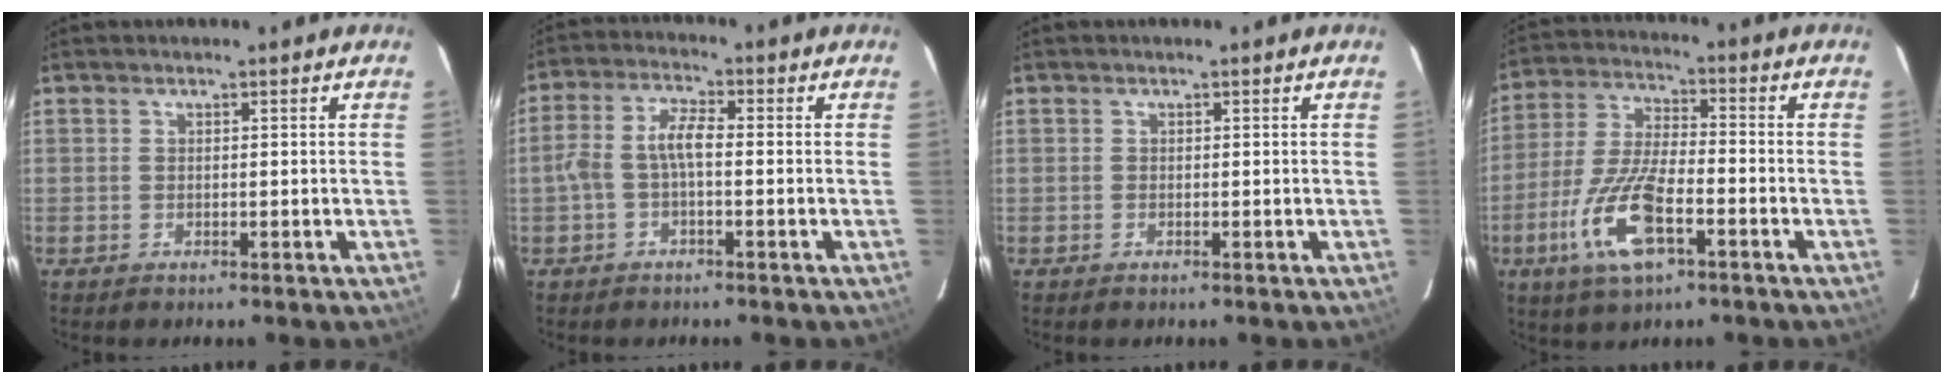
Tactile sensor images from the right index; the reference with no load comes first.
{"total": 5.0, "force": [-1.2, 1.7, 4.5], "torque": [-0.101, 0.018, -0.025]}
{"total": 0.0}
{"total": 13.7, "force": [-6.2, 4.5, 11.4], "torque": [-0.248, -0.011, -0.118]}